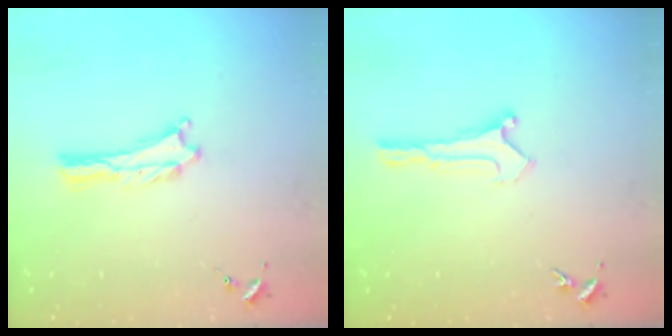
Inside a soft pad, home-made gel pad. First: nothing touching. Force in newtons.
{"total": 0.0}